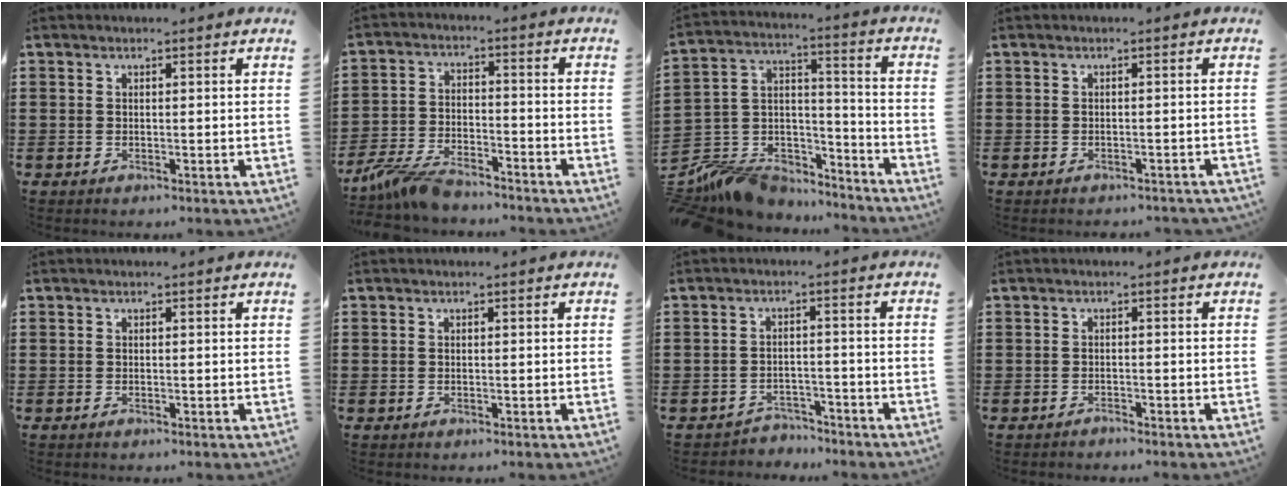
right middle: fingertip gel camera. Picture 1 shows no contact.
{"total": 7.1, "force": [-6.4, 1.5, 2.6], "torque": [-0.064, 0.005, -0.126]}
{"total": 9.5, "force": [-8.6, 3.8, 1.0], "torque": [-0.035, 0.007, -0.165]}
{"total": 0.8, "force": [-0.7, 0.1, 0.1], "torque": [-0.005, -0.003, -0.015]}
{"total": 0.0}
{"total": 0.0}
{"total": 2.9, "force": [-2.9, 0.5, -0.2], "torque": [-0.007, 0.000, -0.063]}
{"total": 0.8, "force": [-0.8, 0.0, 0.0], "torque": [-0.003, -0.001, -0.017]}